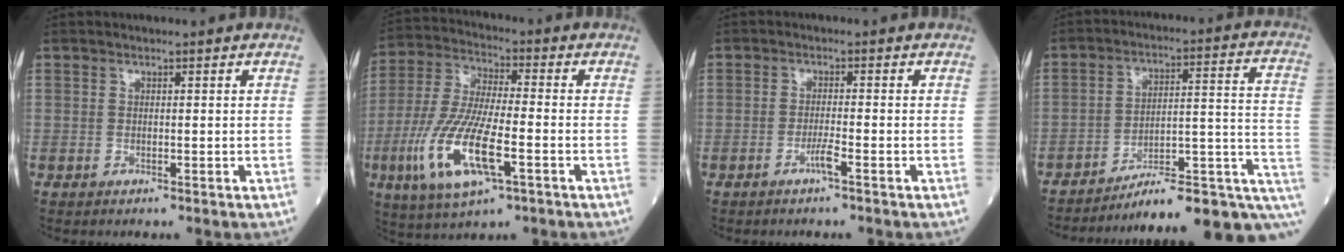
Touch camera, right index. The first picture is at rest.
{"total": 14.7, "force": [-5.1, 3.4, 13.4], "torque": [-0.288, -0.018, -0.091]}
{"total": 2.1, "force": [-1.2, -0.3, 1.7], "torque": [-0.034, -0.002, -0.026]}
{"total": 17.9, "force": [-11.4, 3.6, 13.3], "torque": [-0.113, 0.060, -0.152]}